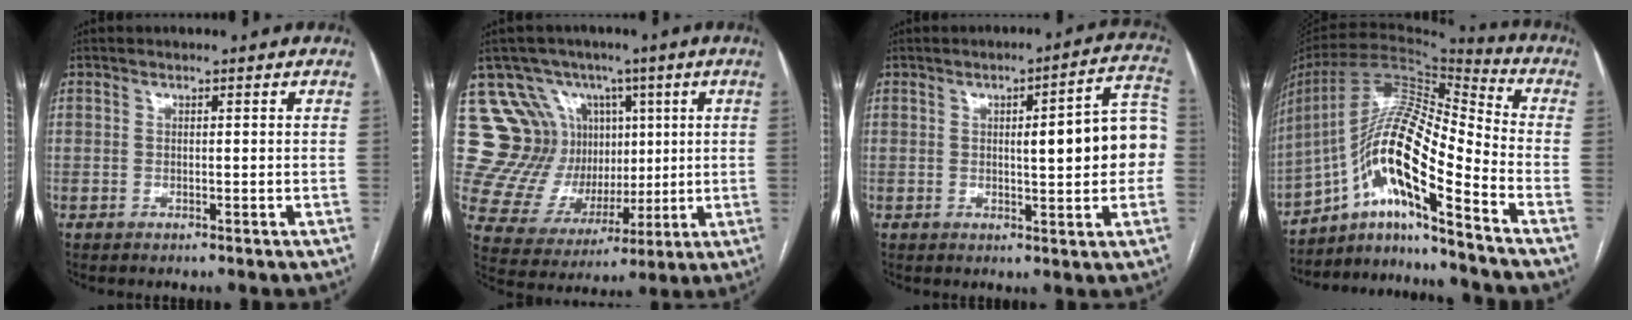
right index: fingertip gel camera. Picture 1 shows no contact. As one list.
[{"total": 13.8, "force": [5.5, 12.3, 3.1], "torque": [-0.061, 0.060, 0.118]}, {"total": 10.9, "force": [0.3, 2.3, 10.7], "torque": [-0.126, 0.031, 0.003]}, {"total": 17.3, "force": [-9.3, 1.8, 14.5], "torque": [-0.272, 0.017, -0.162]}]